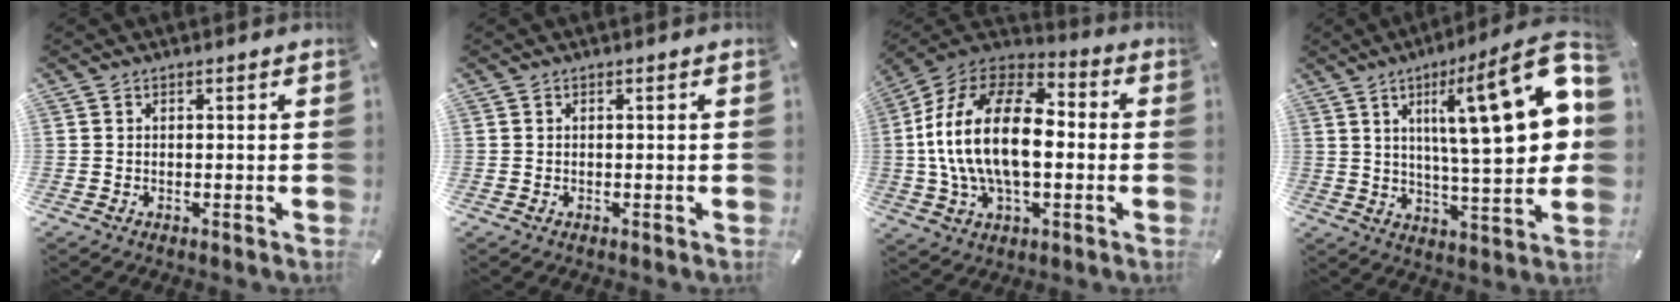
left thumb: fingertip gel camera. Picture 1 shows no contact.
{"total": 0.0}
{"total": 22.7, "force": [-1.3, 13.7, 18.1], "torque": [-0.371, 0.017, -0.024]}
{"total": 27.1, "force": [8.5, 8.2, 24.4], "torque": [-0.356, -0.058, 0.128]}